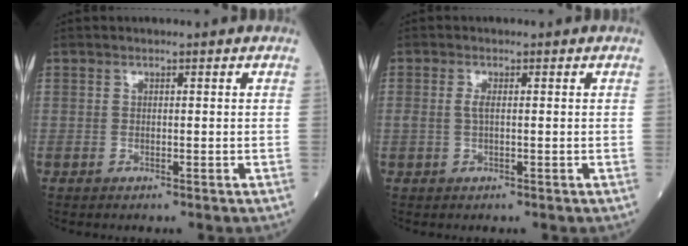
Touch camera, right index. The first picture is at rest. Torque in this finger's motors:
{"motor_torque": [0.46, 0.02, 0.20, 0.06]}